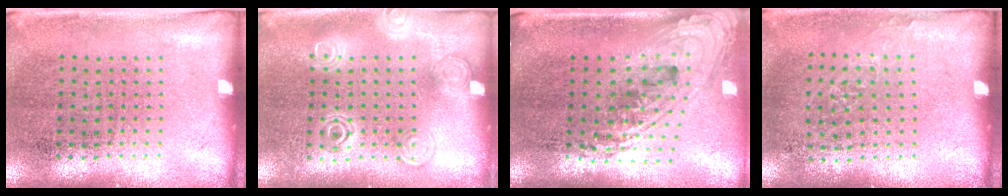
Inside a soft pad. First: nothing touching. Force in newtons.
{"total": 1.2, "press": 1.2, "slide": 0.0}
{"total": 2.4, "press": 1.7, "slide": 1.6}
{"total": 0.8, "press": 0.7, "slide": 0.4}